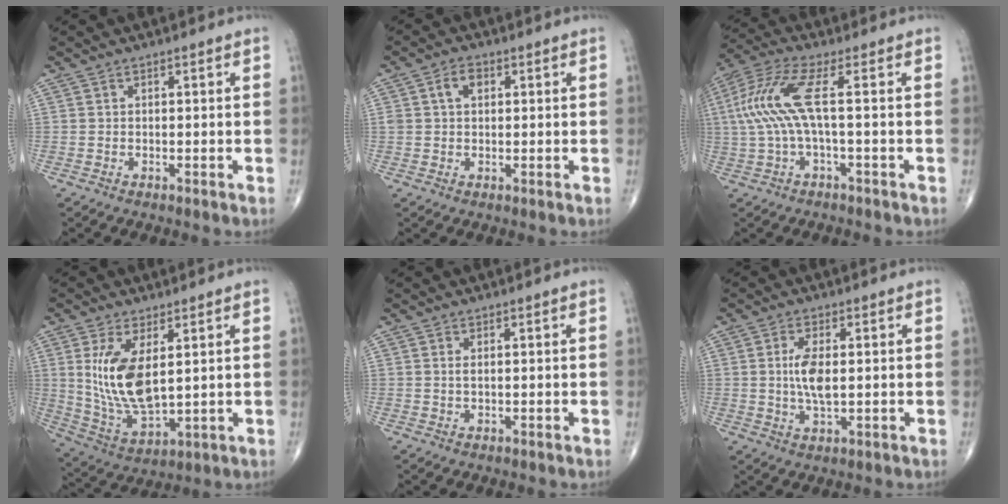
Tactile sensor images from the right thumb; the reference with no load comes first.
{"total": 3.5, "force": [1.1, 2.4, 2.4], "torque": [-0.039, 0.008, 0.019]}
{"total": 10.0, "force": [0.4, 2.0, 9.8], "torque": [-0.256, 0.030, 0.004]}
{"total": 13.0, "force": [2.9, 5.9, 11.2], "torque": [-0.218, -0.023, 0.074]}
{"total": 0.8, "force": [0.2, 0.2, 0.7], "torque": [-0.018, 0.000, 0.006]}
{"total": 5.9, "force": [0.5, 2.3, 5.4], "torque": [-0.110, -0.008, 0.009]}